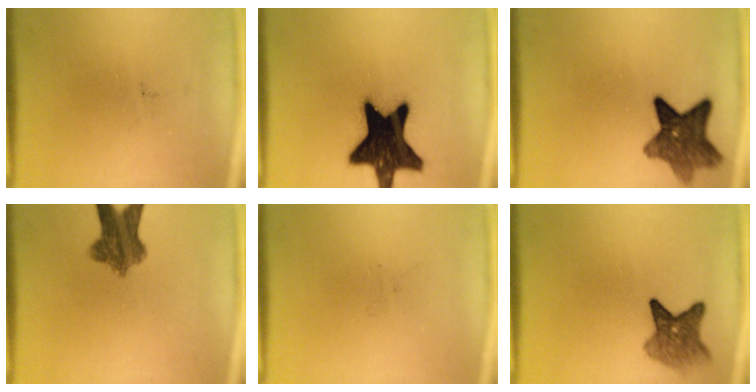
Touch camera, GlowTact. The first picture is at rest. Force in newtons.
{"total": 19.5}
{"total": 9.0}
{"total": 7.6}
{"total": 0.0}
{"total": 5.1}